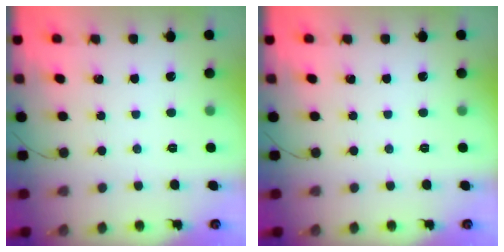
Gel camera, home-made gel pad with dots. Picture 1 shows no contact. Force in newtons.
{"total": 0.0}